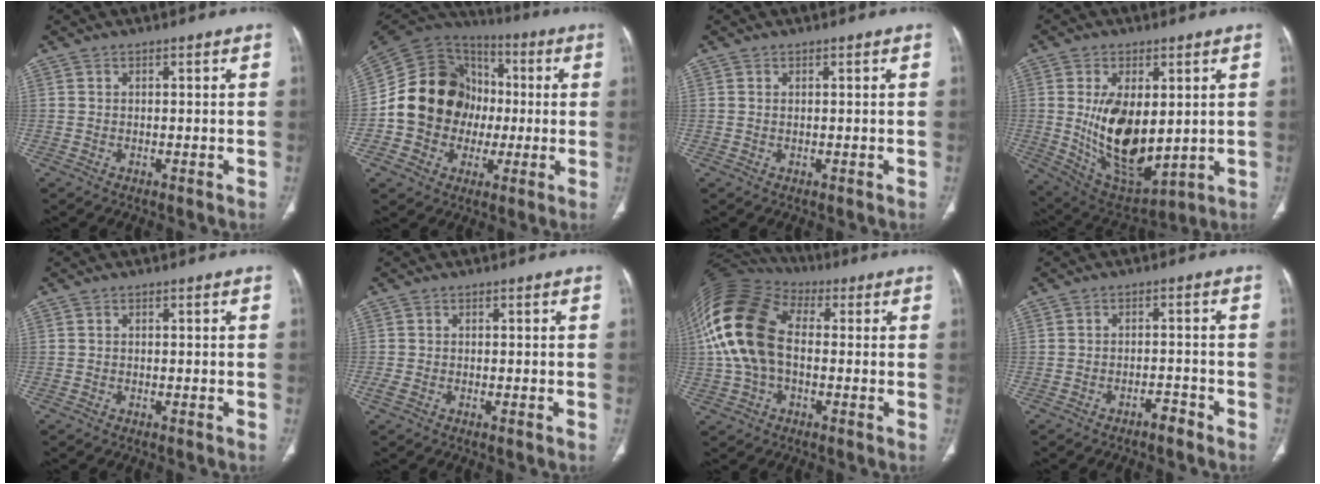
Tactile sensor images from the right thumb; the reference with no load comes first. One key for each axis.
{"total": 19.8, "fx": -1.1, "fy": 16.8, "fz": 10.4, "tx": -0.153, "ty": 0.035, "tz": -0.020}
{"total": 0.0}
{"total": 16.8, "fx": 0.9, "fy": 9.0, "fz": 14.2, "tx": -0.224, "ty": -0.022, "tz": 0.044}
{"total": 0.0}
{"total": 1.5, "fx": -0.6, "fy": 0.6, "fz": 1.2, "tx": -0.036, "ty": -0.004, "tz": -0.013}
{"total": 17.8, "fx": 0.6, "fy": 11.3, "fz": 13.8, "tx": -0.301, "ty": 0.036, "tz": 0.006}
{"total": 2.3, "fx": -1.9, "fy": 0.7, "fz": 0.9, "tx": -0.017, "ty": 0.016, "tz": -0.031}